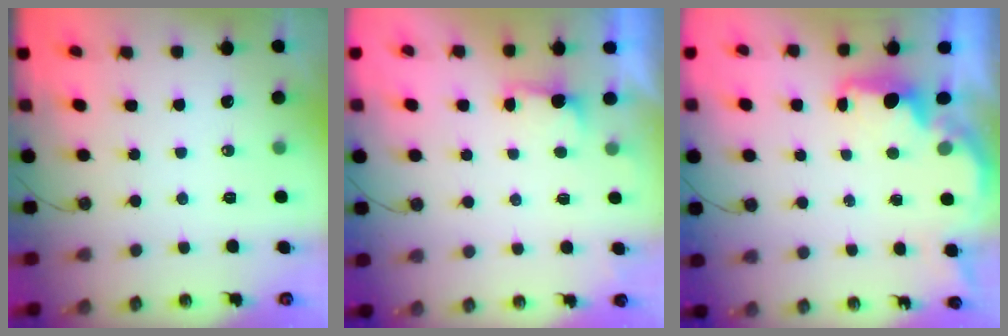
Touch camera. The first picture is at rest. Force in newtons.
{"total": 1.8, "press": 1.5, "slide": 0.9}
{"total": 1.8, "press": 1.7, "slide": 0.6}